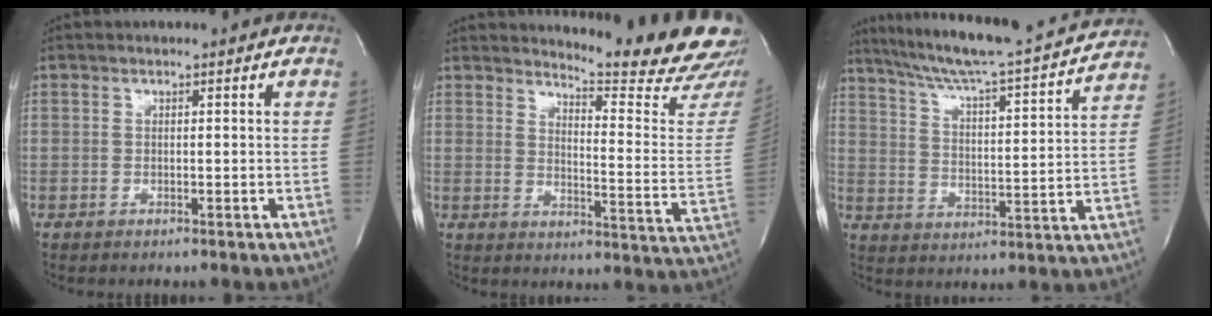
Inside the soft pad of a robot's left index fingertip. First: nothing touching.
{"total": 16.8, "force": [16.2, -0.4, 4.5], "torque": [-0.068, -0.133, 0.184]}
{"total": 21.5, "force": [19.5, 0.3, 9.1], "torque": [-0.150, -0.019, 0.277]}